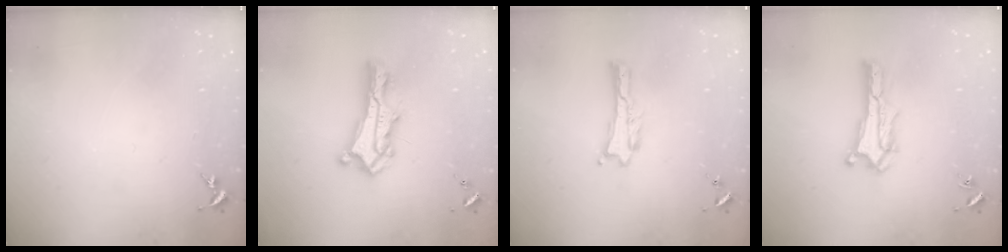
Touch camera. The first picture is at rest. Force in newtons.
{"total": 6.7, "press": 6.7, "slide": 0.5}
{"total": 0.0}
{"total": 0.9, "press": 0.9, "slide": 0.2}